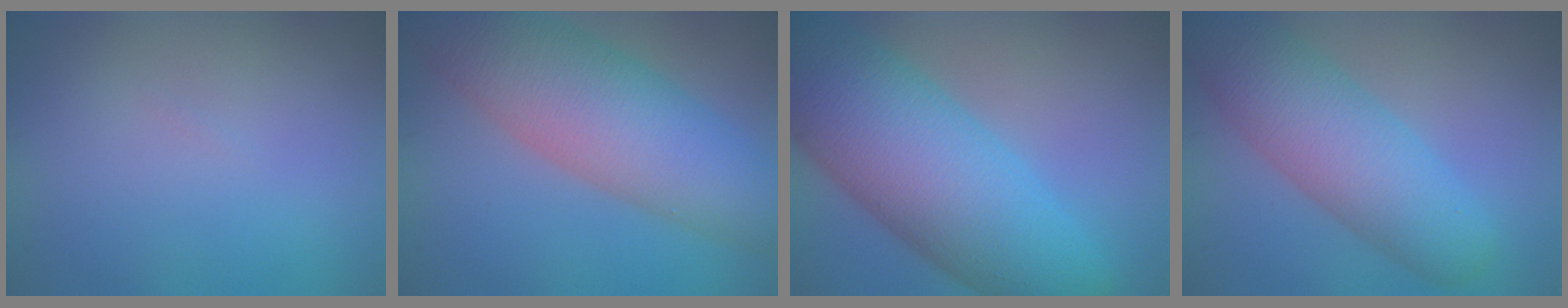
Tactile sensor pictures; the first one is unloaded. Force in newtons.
{"total": 10.9, "press": 10.9, "slide": 0.6}
{"total": 12.8, "press": 12.8, "slide": 0.2}
{"total": 7.6, "press": 7.6, "slide": 0.4}